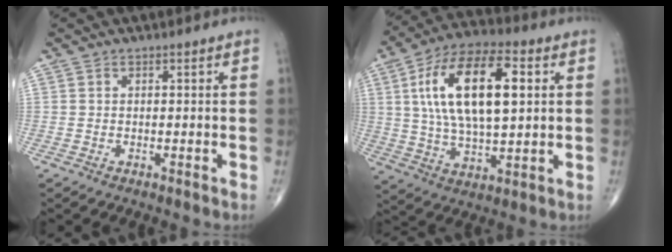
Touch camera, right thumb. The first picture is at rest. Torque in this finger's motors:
{"motor_torque": [0.34, 1.56, 1.67, 1.04, 0.52]}